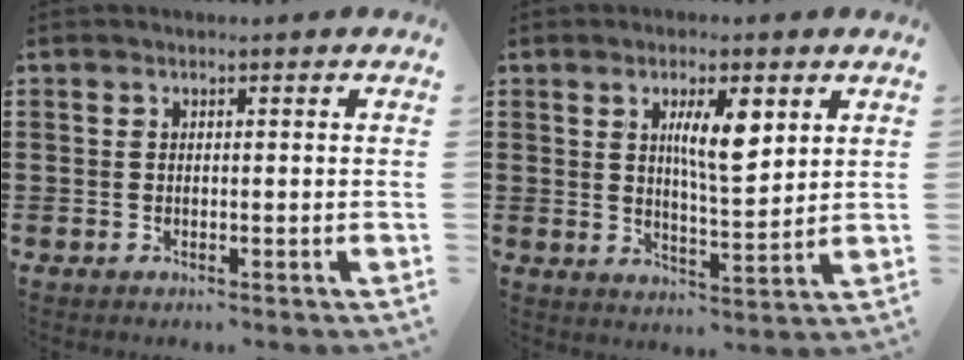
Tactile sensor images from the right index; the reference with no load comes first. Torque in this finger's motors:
{"motor_torque": [0.84, 0.66, 0.62, 0.14]}